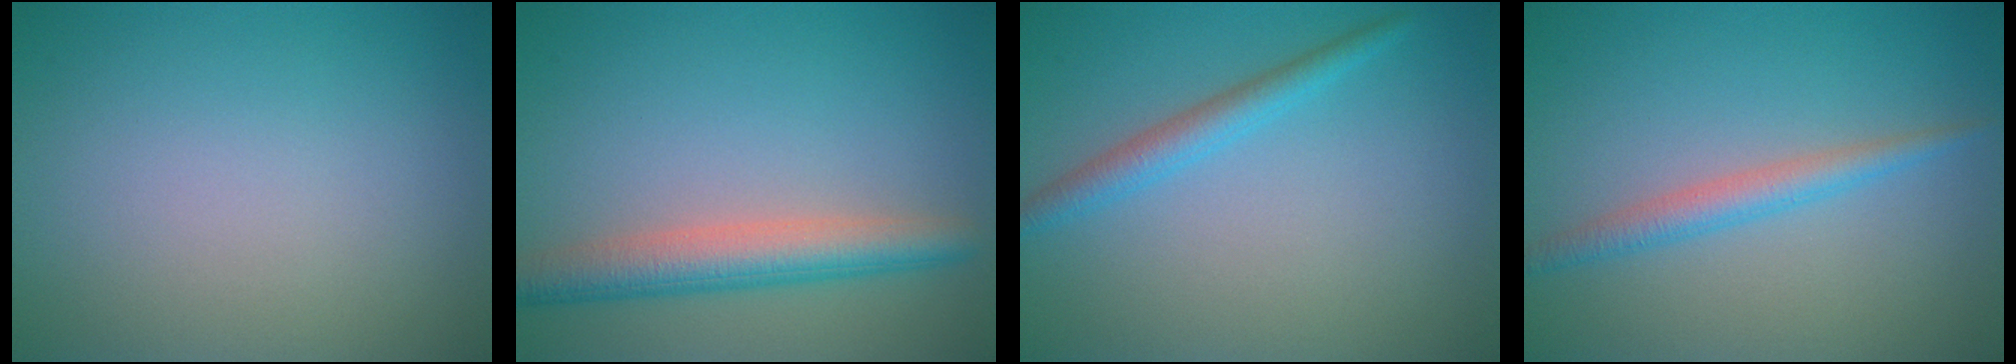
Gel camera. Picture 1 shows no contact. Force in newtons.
{"total": 4.7, "press": 4.7, "slide": 0.2}
{"total": 2.3, "press": 2.3, "slide": 0.1}
{"total": 2.3, "press": 2.3, "slide": 0.1}